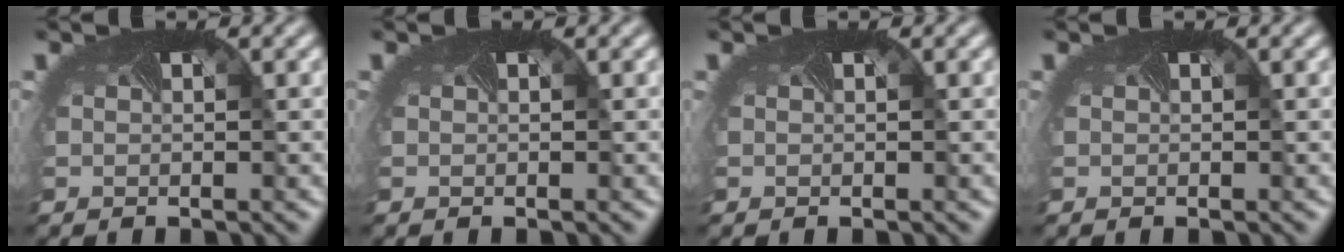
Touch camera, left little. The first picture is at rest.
{"total": 0.0}
{"total": 0.0}
{"total": 0.0}